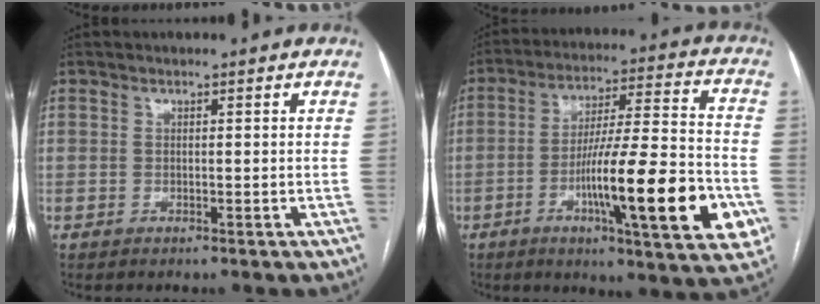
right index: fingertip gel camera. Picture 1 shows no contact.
{"total": 20.5, "force": [-6.5, 1.7, 19.4], "torque": [-0.275, -0.007, -0.094]}